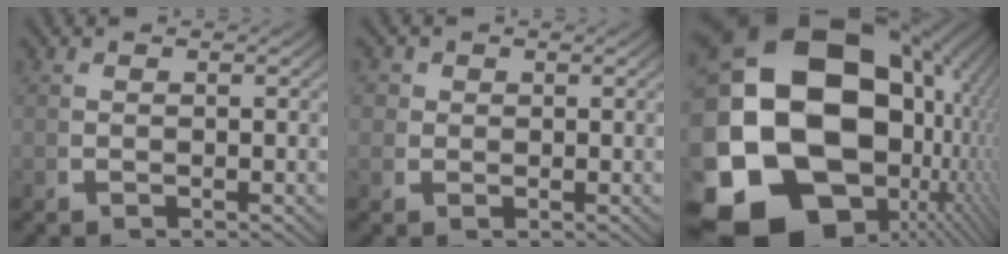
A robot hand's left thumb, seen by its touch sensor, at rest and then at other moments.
{"total": 2.0, "force": [0.5, 1.9, 0.5], "torque": [-0.011, -0.007, 0.006]}
{"total": 32.4, "force": [-3.1, 23.1, 22.6], "torque": [-0.423, -0.098, -0.023]}